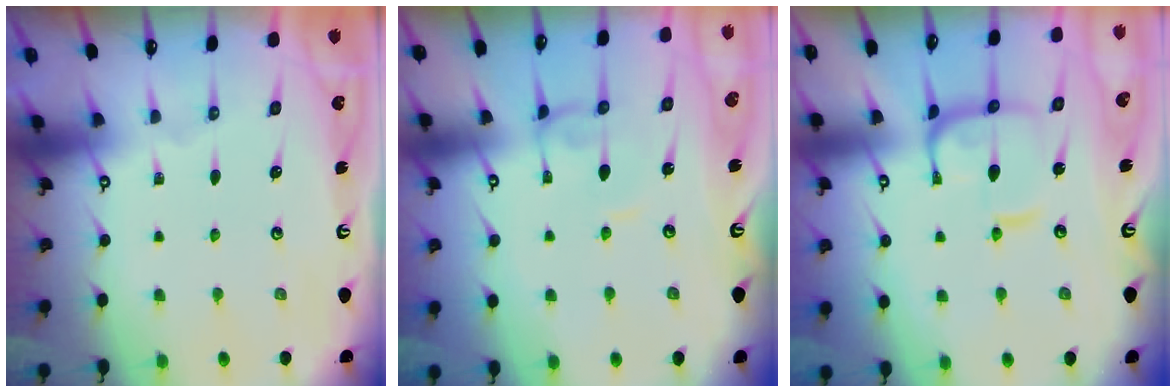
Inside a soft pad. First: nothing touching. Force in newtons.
{"total": 2.0, "press": 2.0, "slide": 0.1}
{"total": 7.4, "press": 7.3, "slide": 1.0}